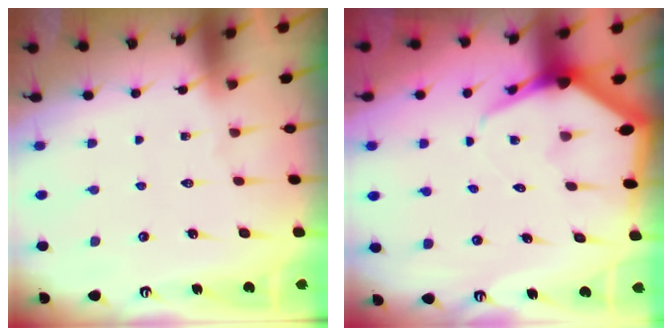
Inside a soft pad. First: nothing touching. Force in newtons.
{"total": 7.2, "press": 7.2, "slide": 0.8}